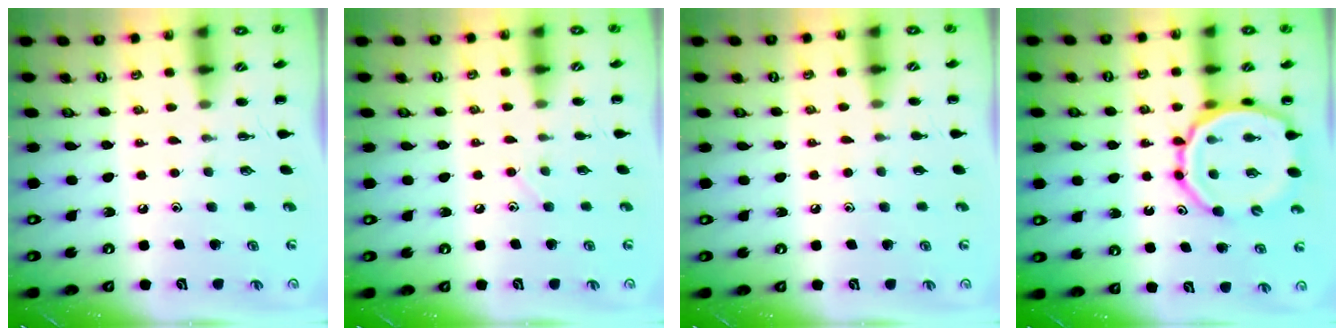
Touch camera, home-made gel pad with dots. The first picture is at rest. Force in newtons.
{"total": 4.0, "press": 3.8, "slide": 1.3}
{"total": 2.9, "press": 2.6, "slide": 1.2}
{"total": 15.2, "press": 14.8, "slide": 3.4}